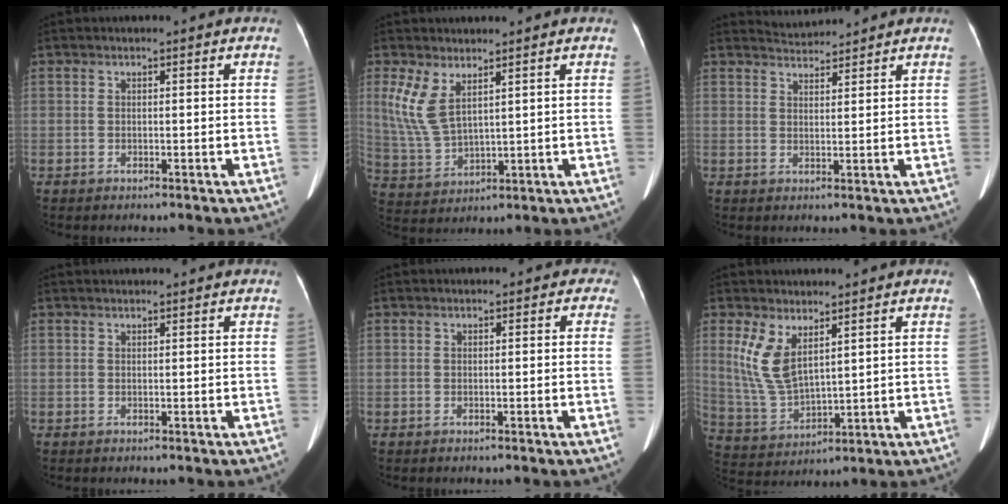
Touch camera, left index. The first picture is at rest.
{"total": 6.4, "force": [3.3, 2.5, 4.9], "torque": [-0.129, -0.003, 0.081]}
{"total": 2.8, "force": [2.7, -0.3, -0.6], "torque": [0.001, 0.009, 0.056]}
{"total": 1.5, "force": [1.4, 0.1, 0.4], "torque": [-0.004, 0.018, 0.021]}
{"total": 0.7, "force": [-0.4, 0.5, 0.0], "torque": [0.012, 0.002, -0.016]}
{"total": 7.4, "force": [3.5, 2.9, 5.8], "torque": [-0.140, -0.006, 0.086]}